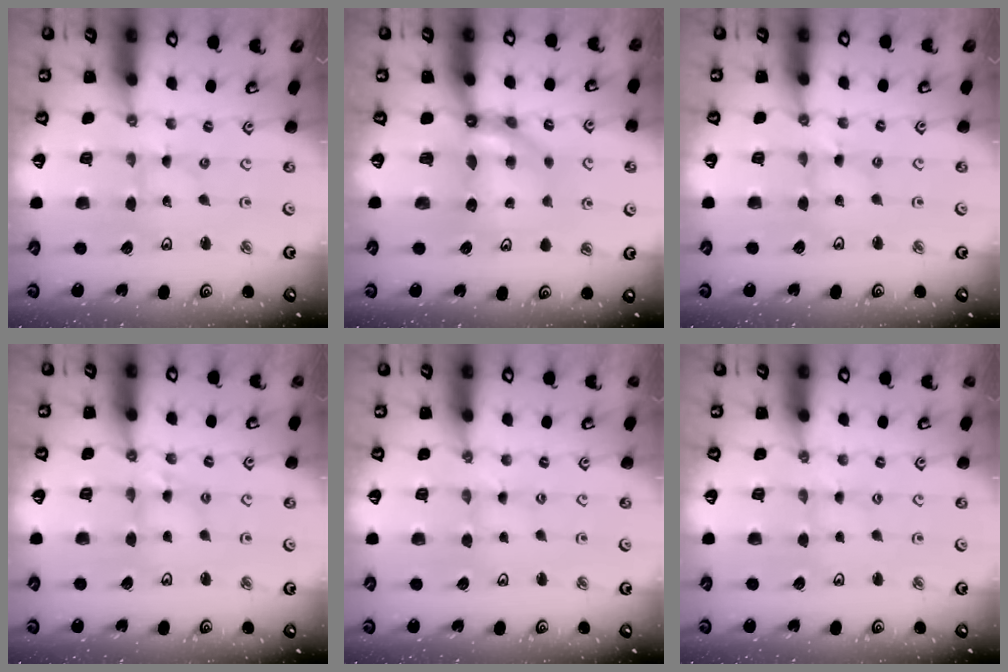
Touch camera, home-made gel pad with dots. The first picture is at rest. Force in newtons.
{"total": 7.8, "press": 7.8, "slide": 0.9}
{"total": 1.1, "press": 1.1, "slide": 0.1}
{"total": 5.0, "press": 5.0, "slide": 0.4}
{"total": 1.3, "press": 1.2, "slide": 0.2}
{"total": 0.5, "press": 0.5, "slide": 0.1}